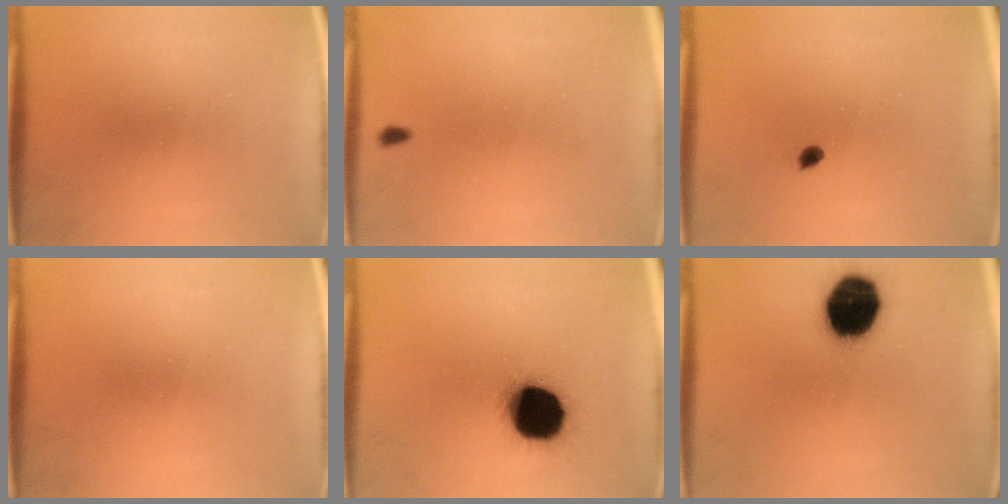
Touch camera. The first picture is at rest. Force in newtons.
{"total": 0.8}
{"total": 1.1}
{"total": 0.0}
{"total": 18.5}
{"total": 16.8}